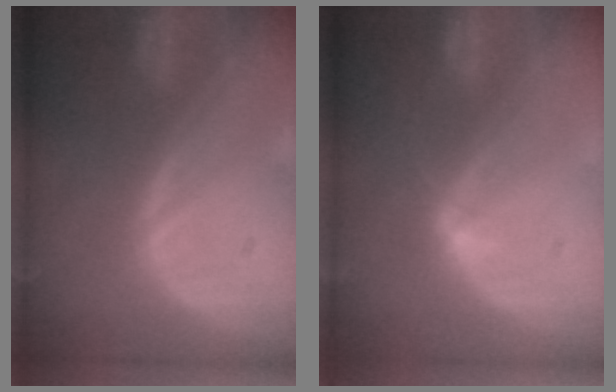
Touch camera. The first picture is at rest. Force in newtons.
{"total": 2.6, "press": 2.2, "slide": 1.4}